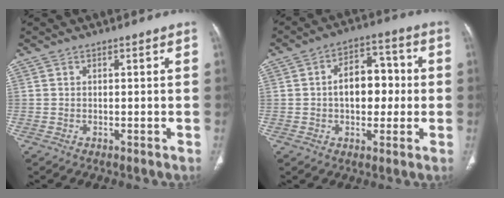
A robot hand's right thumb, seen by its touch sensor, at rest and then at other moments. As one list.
[{"total": 10.7, "force": [0.1, 7.0, 8.1], "torque": [-0.090, 0.031, -0.002]}]